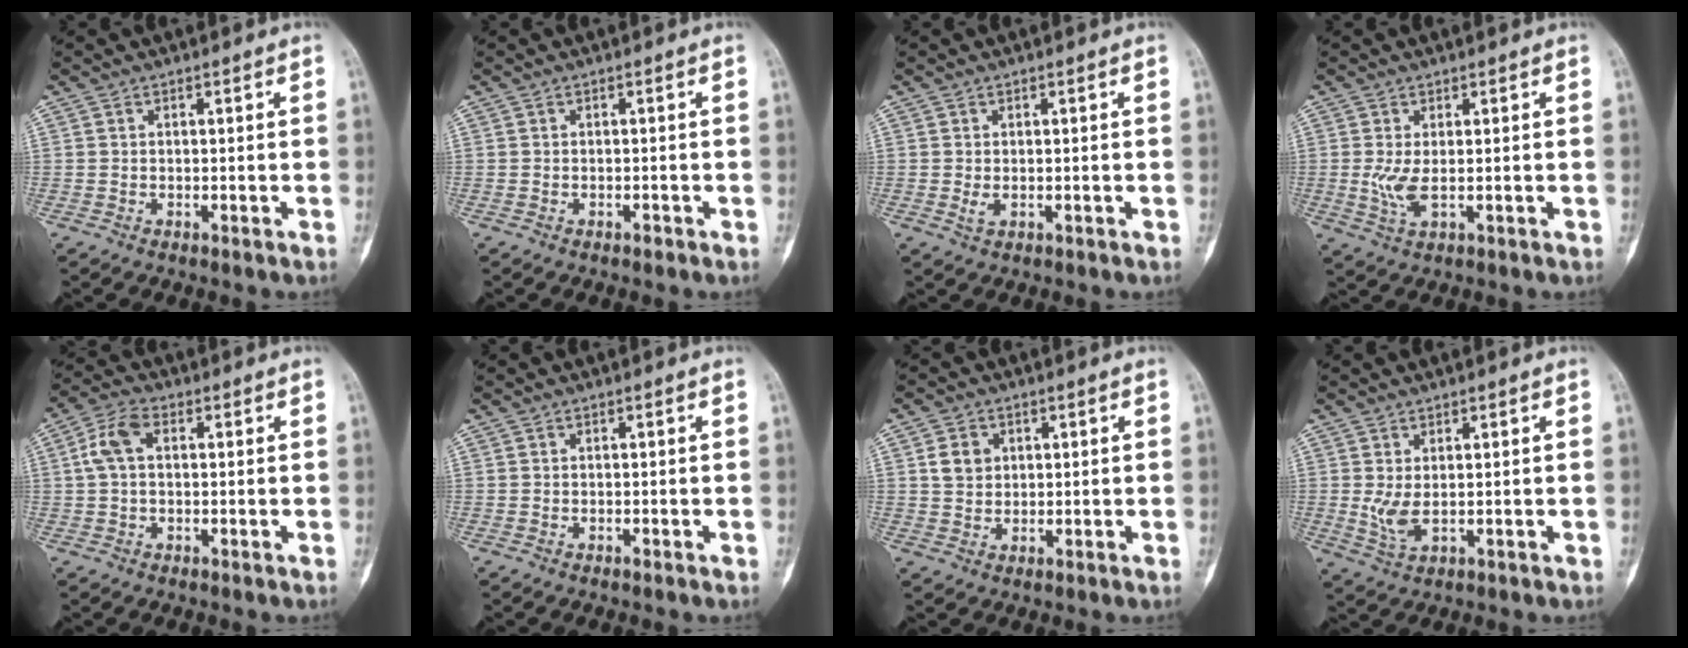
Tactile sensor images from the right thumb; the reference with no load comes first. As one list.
[{"total": 0.5, "force": [-0.4, 0.3, 0.2], "torque": [-0.005, 0.002, -0.009]}, {"total": 1.2, "force": [-0.1, 0.7, 1.0], "torque": [-0.021, -0.004, 0.000]}, {"total": 3.8, "force": [0.0, 1.3, 3.5], "torque": [-0.088, -0.011, 0.004]}, {"total": 6.0, "force": [1.0, 3.5, 4.8], "torque": [-0.104, 0.021, 0.013]}, {"total": 0.0}, {"total": 4.3, "force": [1.2, 3.6, 1.9], "torque": [-0.017, -0.003, 0.023]}, {"total": 3.9, "force": [0.3, 1.7, 3.5], "torque": [-0.077, -0.008, 0.016]}]